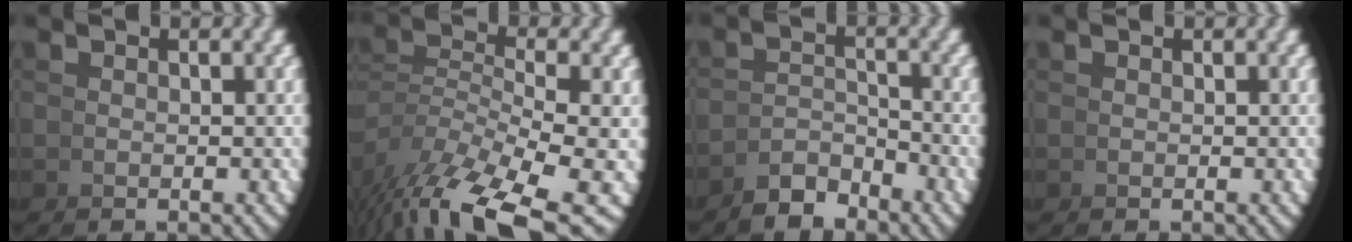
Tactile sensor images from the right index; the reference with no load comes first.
{"total": 7.0, "force": [-3.7, 2.8, 5.2], "torque": [-0.110, -0.037, -0.036]}
{"total": 3.3, "force": [-3.1, 0.1, 1.0], "torque": [0.001, -0.001, -0.052]}
{"total": 0.0}